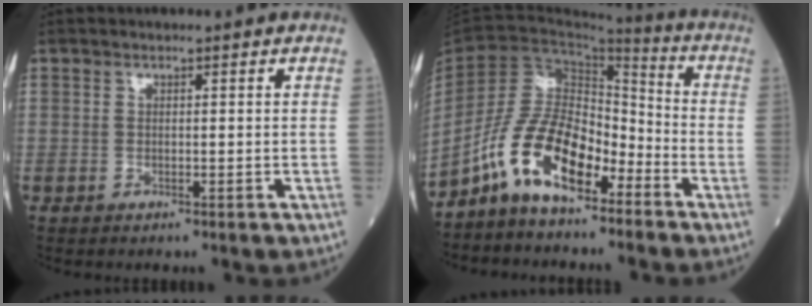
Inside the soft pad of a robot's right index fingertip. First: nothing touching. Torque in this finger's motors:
{"motor_torque": [0.56, -0.37, 0.45, 0.12]}